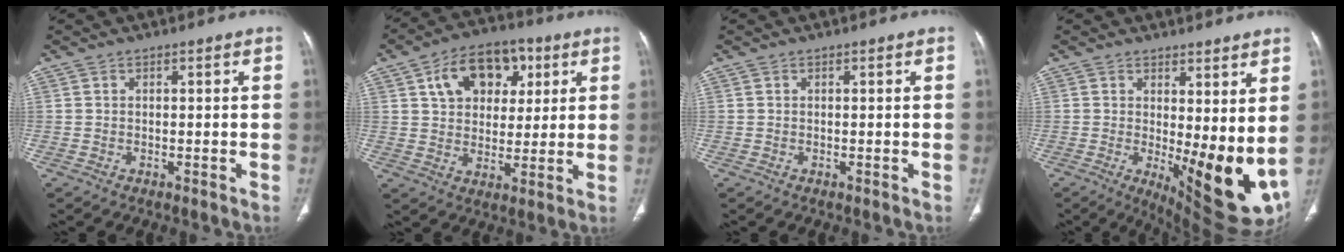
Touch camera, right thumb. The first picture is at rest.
{"total": 13.8, "force": [5.3, 9.5, 8.5], "torque": [-0.096, 0.000, 0.084]}
{"total": 0.0}
{"total": 14.9, "force": [0.8, 5.6, 13.8], "torque": [-0.180, -0.041, 0.030]}